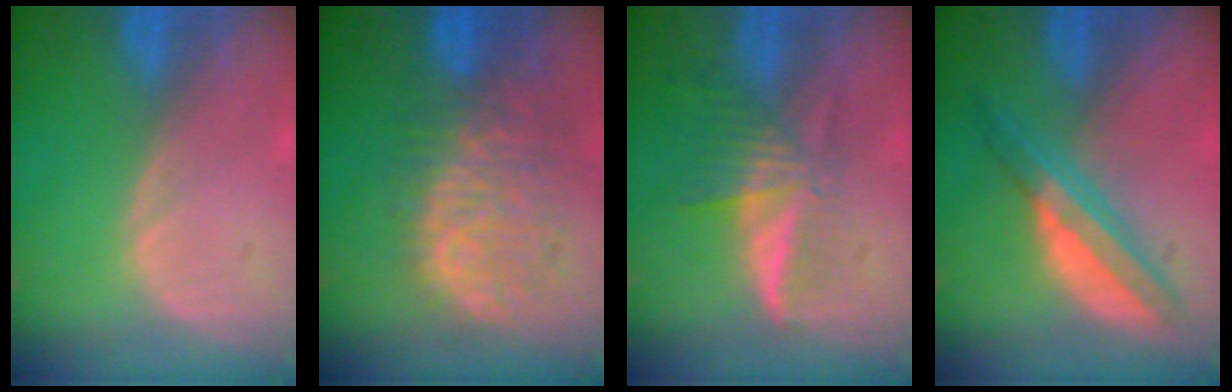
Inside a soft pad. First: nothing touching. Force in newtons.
{"total": 10.9, "press": 9.4, "slide": 5.4}
{"total": 6.0, "press": 5.6, "slide": 2.3}
{"total": 6.6, "press": 5.8, "slide": 3.1}